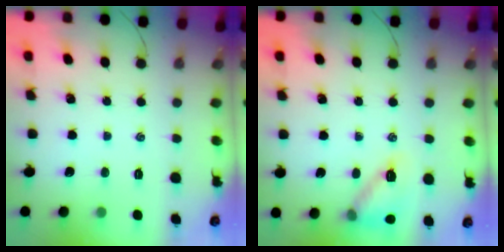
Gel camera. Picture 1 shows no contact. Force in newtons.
{"total": 12.7, "press": 12.6, "slide": 1.0}